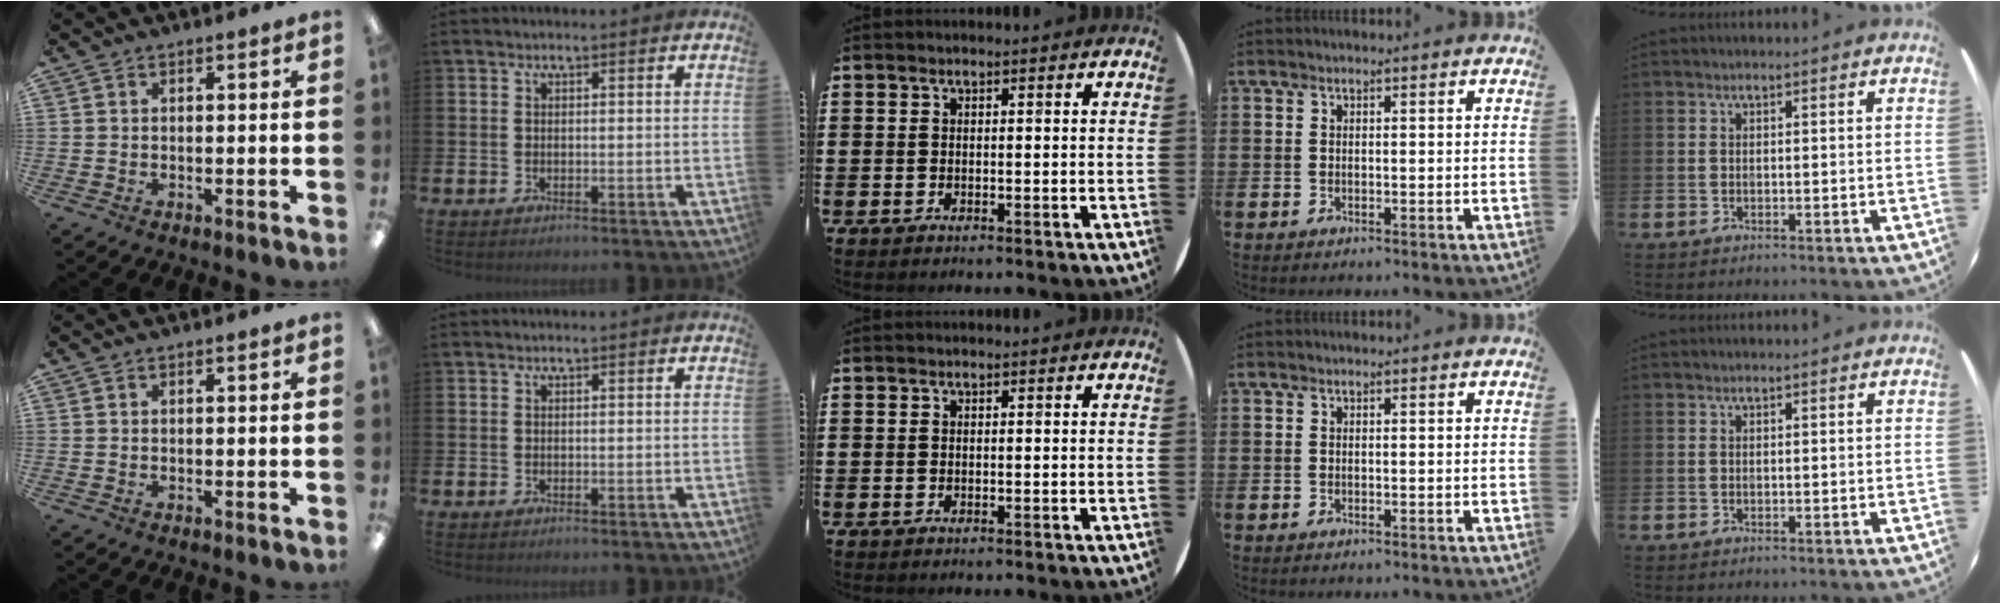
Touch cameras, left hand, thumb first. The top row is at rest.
{}